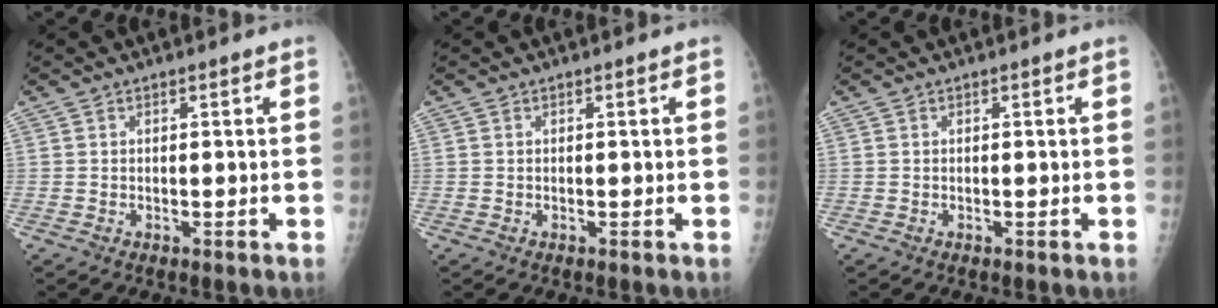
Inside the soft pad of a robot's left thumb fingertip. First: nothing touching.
{"total": 0.0}
{"total": 0.0}